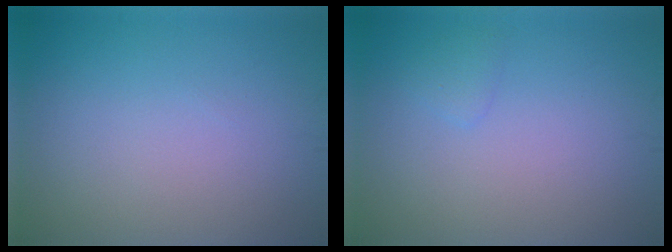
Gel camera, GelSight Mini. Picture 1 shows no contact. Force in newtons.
{"total": 0.8, "press": 0.8, "slide": 0.1}